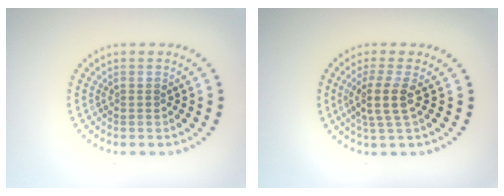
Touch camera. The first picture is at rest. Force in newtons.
{"total": 2.8, "press": 2.3, "slide": 1.6}